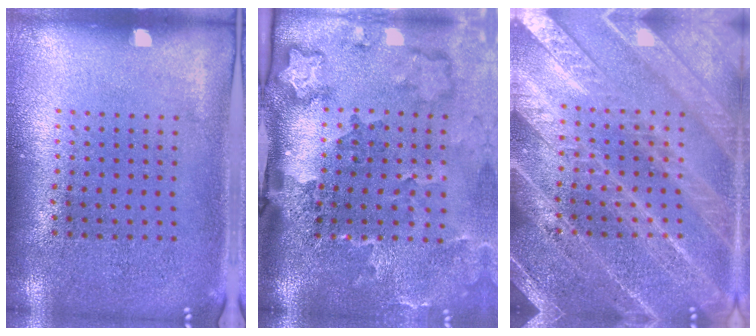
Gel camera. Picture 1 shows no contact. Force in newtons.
{"total": 3.5, "press": 2.3, "slide": 2.6}
{"total": 5.6, "press": 5.6, "slide": 0.6}